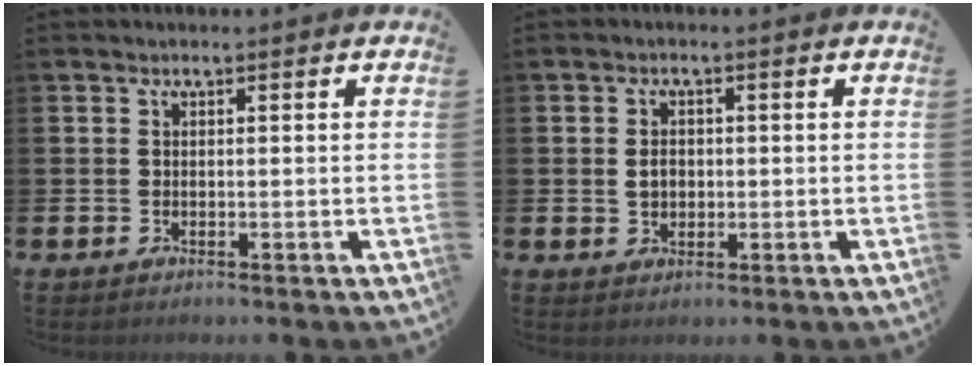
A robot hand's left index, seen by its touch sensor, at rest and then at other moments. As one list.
[{"total": 2.2, "force": [0.1, 1.8, 1.3], "torque": [-0.015, 0.003, -0.003]}]